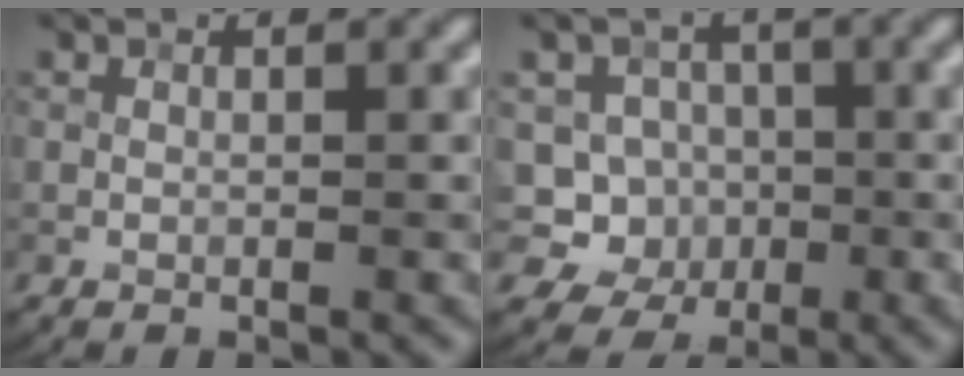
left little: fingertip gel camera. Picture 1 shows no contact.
{"total": 5.4, "force": [-1.4, 4.9, 1.7], "torque": [-0.005, 0.017, -0.055]}